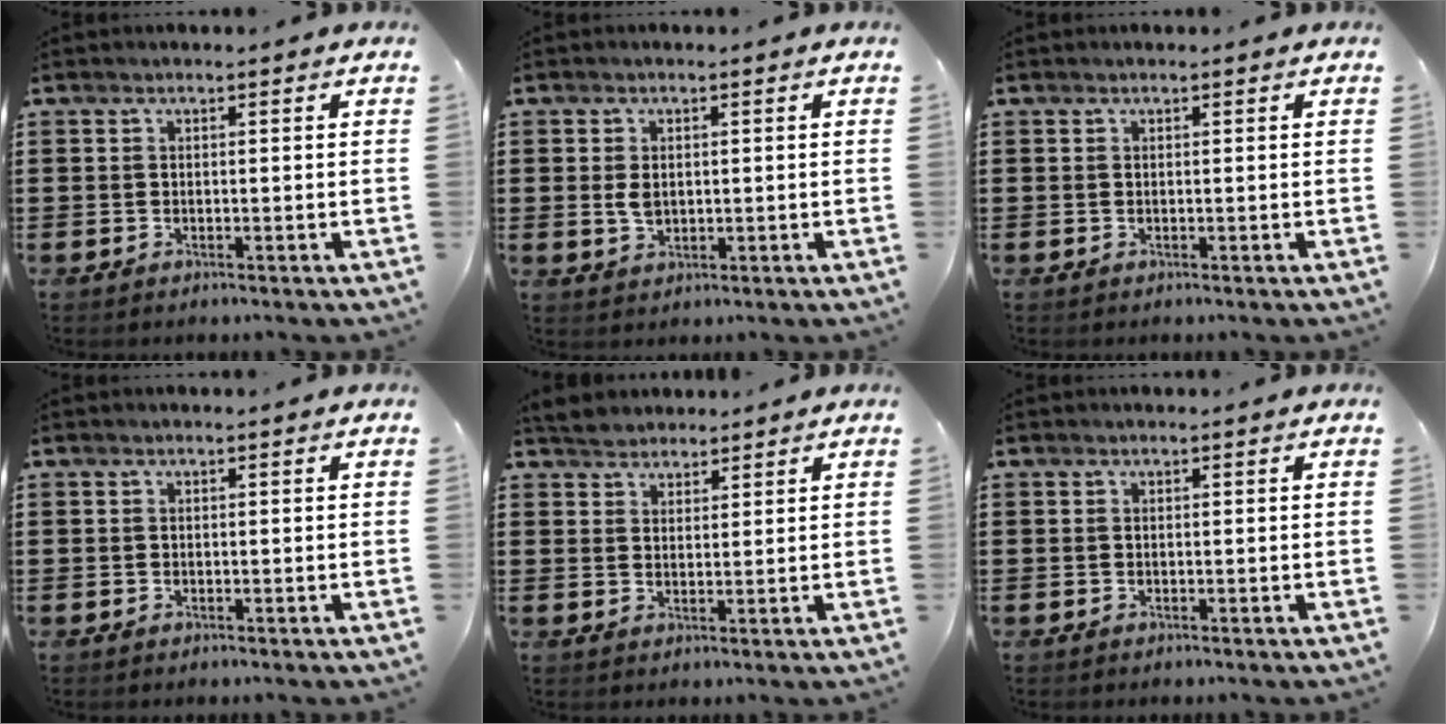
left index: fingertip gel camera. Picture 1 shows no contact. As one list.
[{"total": 2.4, "force": [0.2, 1.7, 1.8], "torque": [-0.045, 0.002, 0.001]}, {"total": 0.0}, {"total": 0.0}, {"total": 2.7, "force": [2.5, 1.0, -0.3], "torque": [-0.006, 0.005, 0.048]}, {"total": 0.0}]